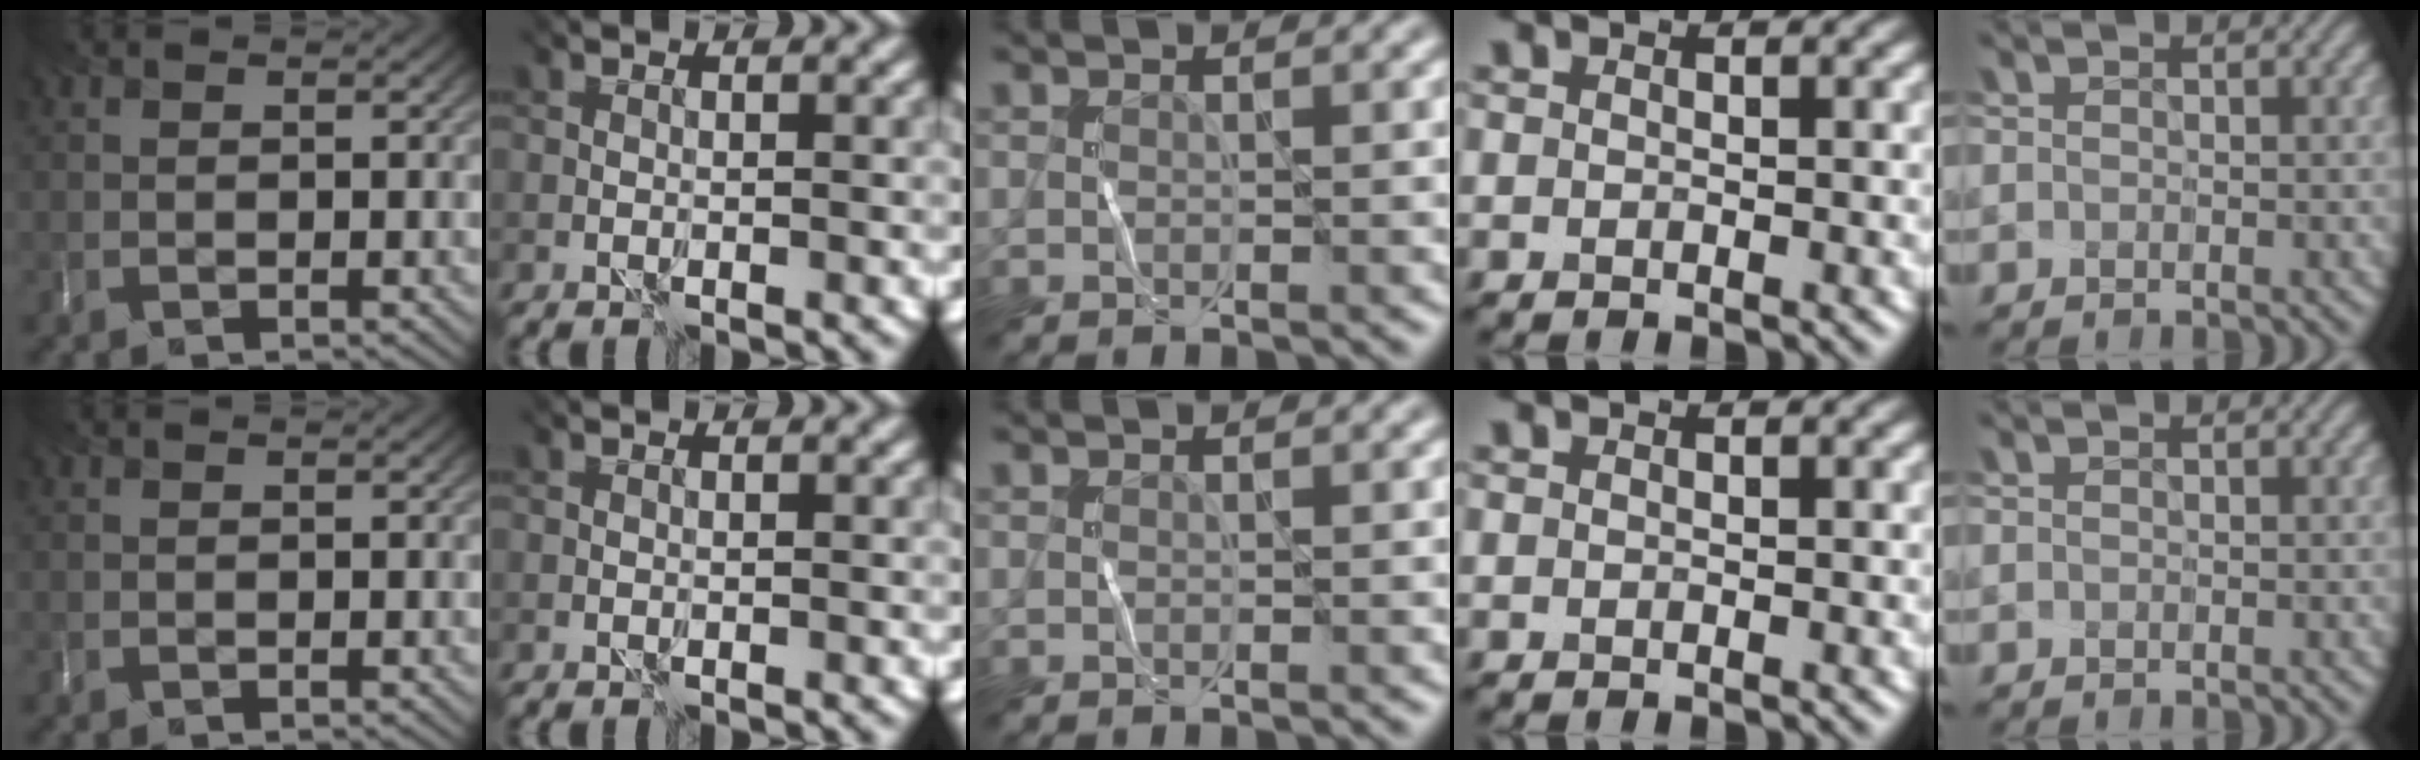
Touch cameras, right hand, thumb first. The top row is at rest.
{}